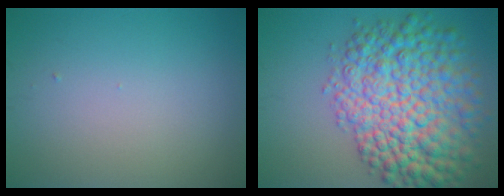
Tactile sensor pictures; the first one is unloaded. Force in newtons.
{"total": 11.3, "press": 11.3, "slide": 0.3}